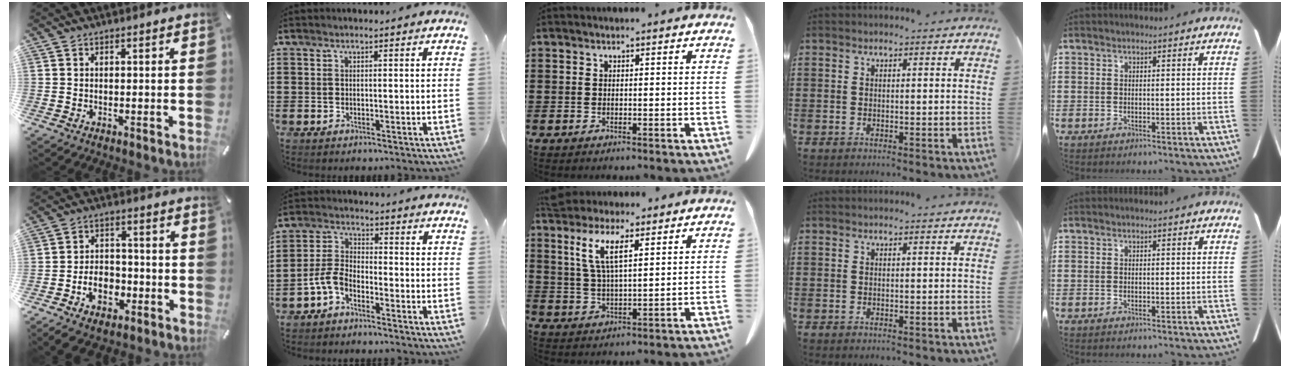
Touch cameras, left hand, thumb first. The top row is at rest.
{"thumb": {"total": 9.6, "force": [-4.2, 6.9, 5.3], "torque": [-0.100, 0.027, -0.075]}, "index": {"total": 4.9, "force": [-3.6, 2.0, 2.6], "torque": [-0.074, 0.003, -0.079]}, "middle": {"total": 7.1, "force": [4.3, 1.9, 5.4], "torque": [-0.115, -0.003, 0.076]}}